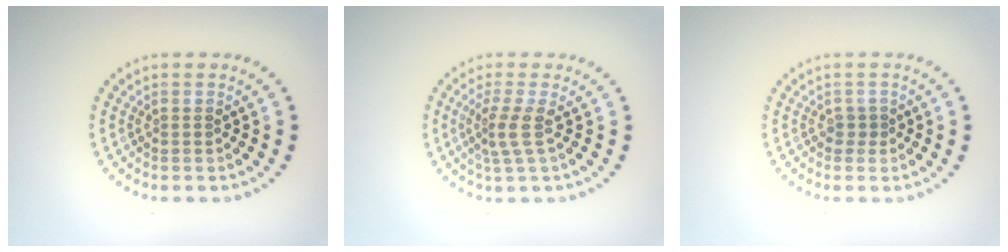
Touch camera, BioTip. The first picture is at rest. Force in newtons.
{"total": 2.4, "press": 1.7, "slide": 1.7}
{"total": 0.7, "press": 0.2, "slide": 0.6}